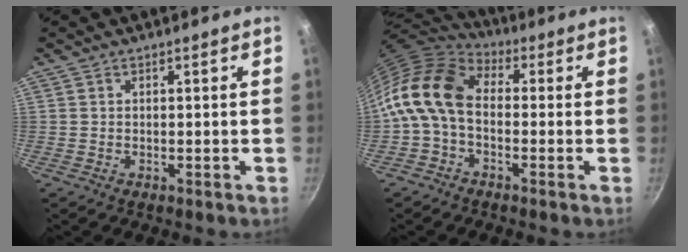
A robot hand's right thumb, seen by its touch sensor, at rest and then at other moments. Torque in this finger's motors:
{"motor_torque": [1.56, 1.70, 0.64, -0.60, 0.38]}